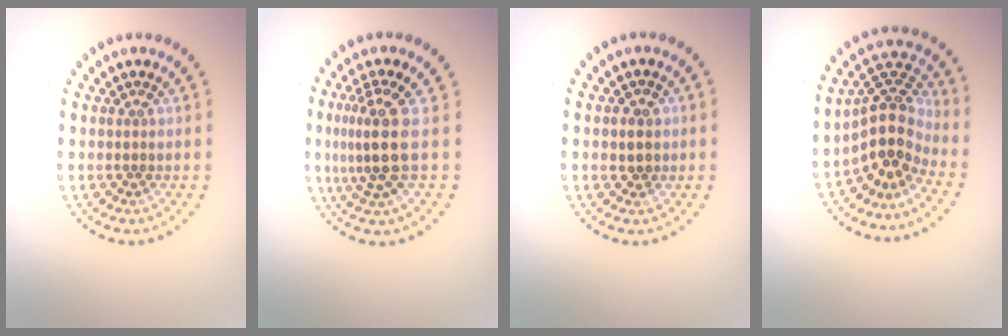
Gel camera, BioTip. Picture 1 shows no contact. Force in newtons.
{"total": 3.6, "press": 2.6, "slide": 2.5}
{"total": 1.1, "press": 1.0, "slide": 0.4}
{"total": 4.3, "press": 3.4, "slide": 2.7}